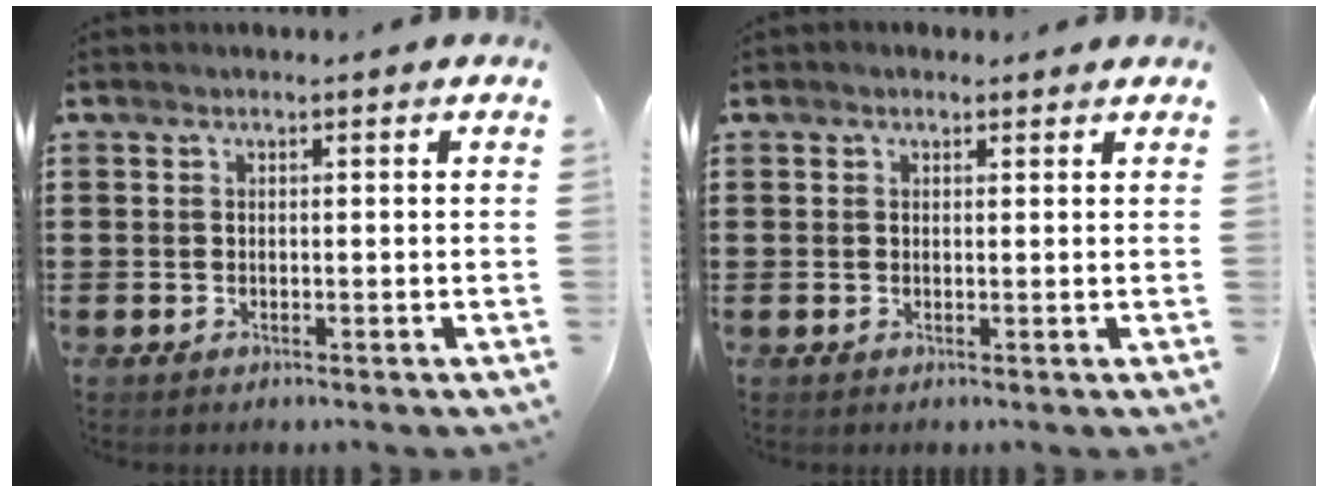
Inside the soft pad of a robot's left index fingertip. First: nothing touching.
{"total": 0.7, "force": [0.5, 0.4, 0.2], "torque": [-0.006, 0.004, 0.009]}